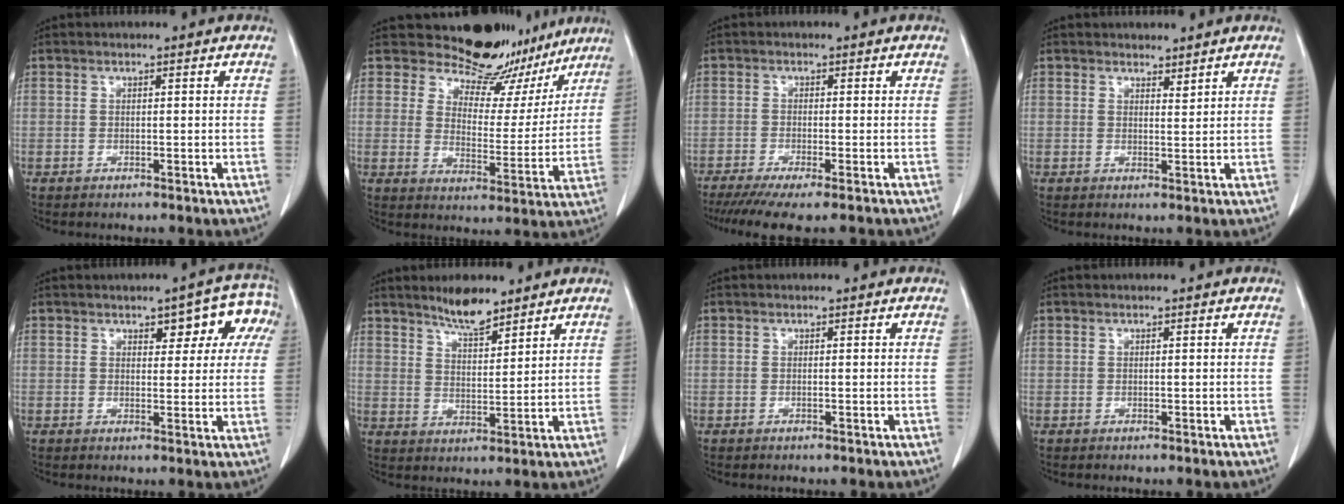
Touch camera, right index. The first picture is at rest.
{"total": 13.4, "force": [11.8, 5.7, 2.9], "torque": [-0.023, -0.023, 0.143]}
{"total": 8.5, "force": [-6.9, 0.5, 5.0], "torque": [-0.066, -0.018, -0.107]}
{"total": 2.0, "force": [1.8, 0.6, 0.4], "torque": [-0.003, -0.001, 0.029]}
{"total": 7.0, "force": [2.9, 3.3, 5.4], "torque": [-0.048, 0.025, 0.032]}
{"total": 5.8, "force": [4.9, 1.2, 2.8], "torque": [-0.055, -0.001, 0.087]}
{"total": 0.0}
{"total": 0.0}